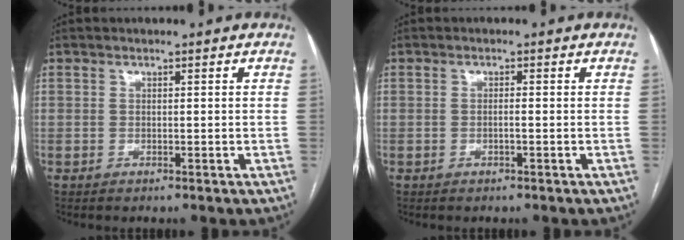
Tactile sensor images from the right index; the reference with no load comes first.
{"total": 1.0, "force": [-0.3, 0.0, 0.9], "torque": [-0.016, 0.001, -0.005]}